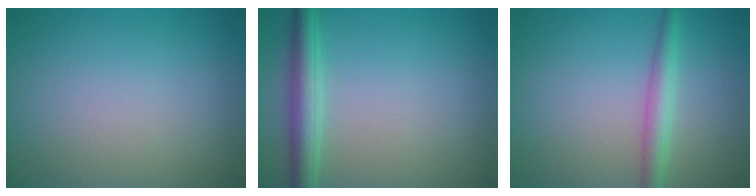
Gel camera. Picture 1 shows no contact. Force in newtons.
{"total": 3.6, "press": 3.6, "slide": 0.1}
{"total": 2.7, "press": 2.7, "slide": 0.1}